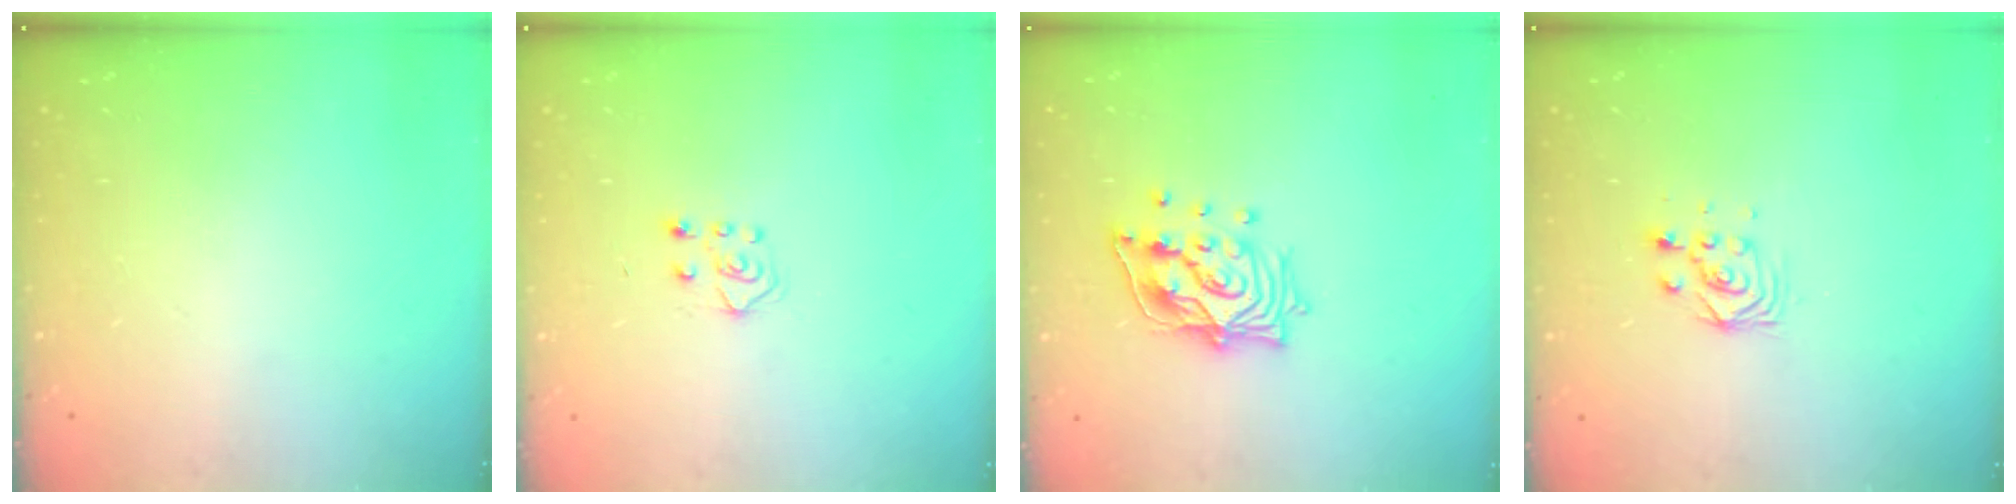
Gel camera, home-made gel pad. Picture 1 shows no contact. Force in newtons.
{"total": 6.1, "press": 6.1, "slide": 0.5}
{"total": 12.7, "press": 12.6, "slide": 1.3}
{"total": 3.1, "press": 3.1, "slide": 0.0}